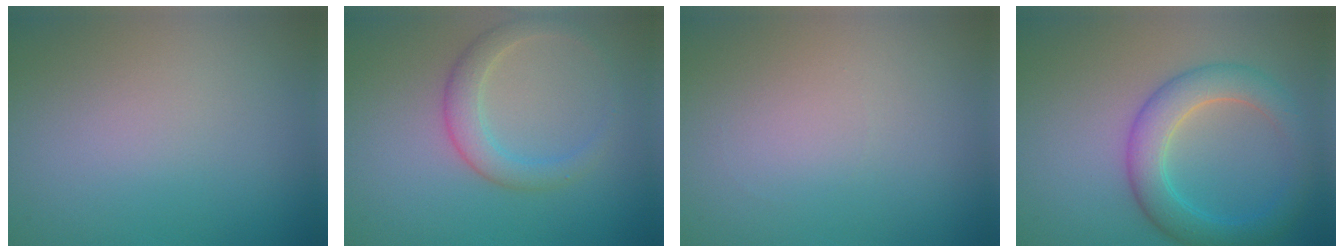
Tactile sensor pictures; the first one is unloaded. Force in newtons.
{"total": 2.8, "press": 2.8, "slide": 0.0}
{"total": 0.0}
{"total": 5.0, "press": 4.9, "slide": 0.3}